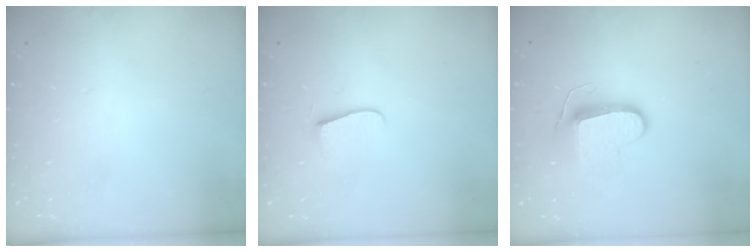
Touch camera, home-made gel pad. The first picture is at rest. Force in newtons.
{"total": 6.8, "press": 6.8, "slide": 0.6}
{"total": 9.5, "press": 9.5, "slide": 0.1}